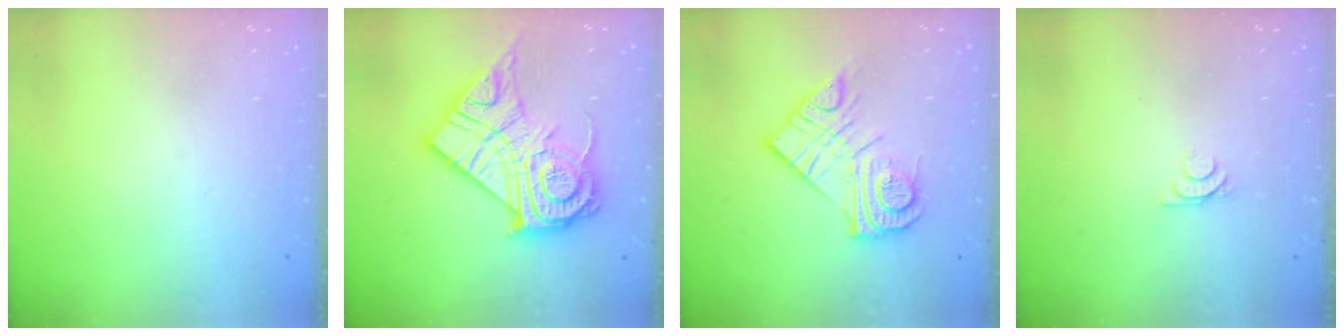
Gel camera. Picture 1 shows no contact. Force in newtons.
{"total": 23.3, "press": 23.3, "slide": 1.7}
{"total": 14.1, "press": 14.1, "slide": 1.0}
{"total": 5.1, "press": 5.0, "slide": 0.9}